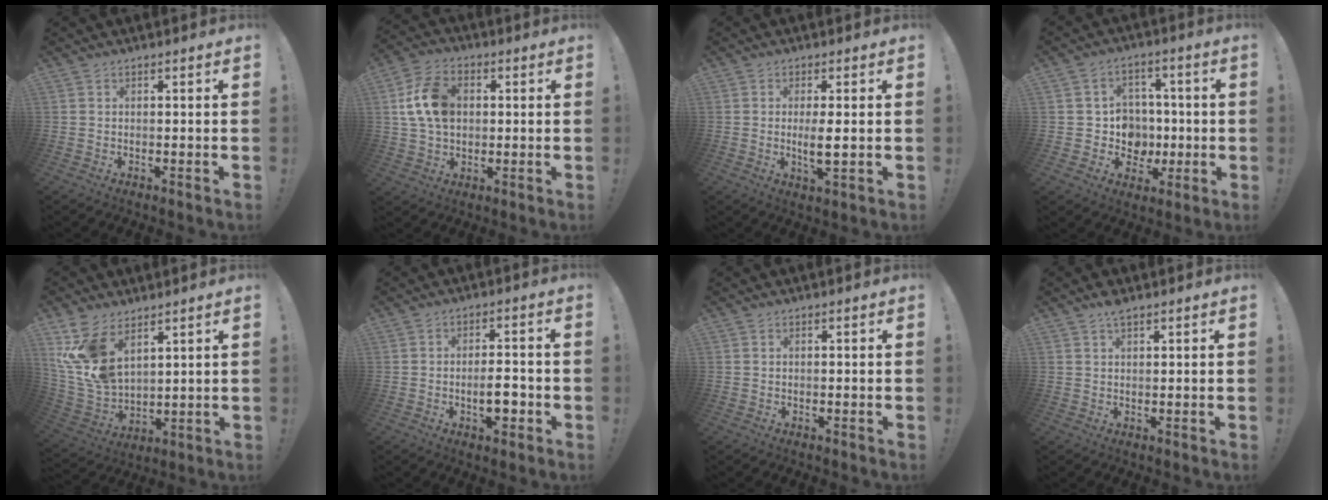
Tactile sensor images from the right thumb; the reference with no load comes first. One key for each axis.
{"total": 13.6, "fx": 2.3, "fy": 9.8, "fz": 9.2, "tx": -0.158, "ty": 0.007, "tz": 0.045}
{"total": 4.8, "fx": 0.0, "fy": 0.8, "fz": 4.7, "tx": -0.086, "ty": -0.017, "tz": -0.004}
{"total": 10.1, "fx": -1.0, "fy": 9.8, "fz": 2.4, "tx": -0.026, "ty": 0.005, "tz": -0.004}
{"total": 13.6, "fx": 7.4, "fy": 8.1, "fz": 8.0, "tx": -0.173, "ty": -0.052, "tz": 0.145}
{"total": 6.7, "fx": -2.2, "fy": 2.7, "fz": 5.7, "tx": -0.085, "ty": 0.004, "tz": -0.039}
{"total": 0.0}
{"total": 2.7, "fx": 2.0, "fy": 0.8, "fz": 1.6, "tx": -0.020, "ty": -0.010, "tz": 0.034}